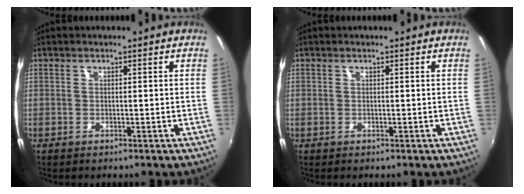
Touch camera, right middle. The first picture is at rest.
{"total": 0.0}